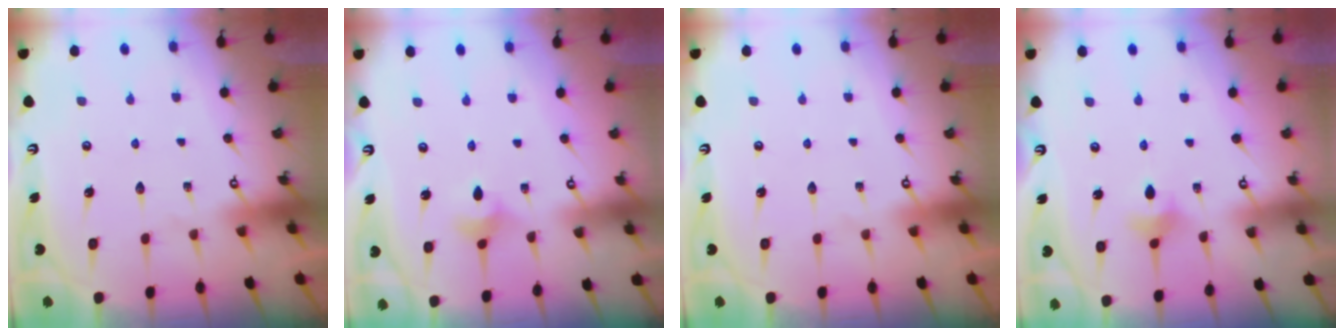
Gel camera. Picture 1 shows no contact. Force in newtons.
{"total": 3.2, "press": 3.1, "slide": 0.6}
{"total": 0.0}
{"total": 3.6, "press": 3.6, "slide": 0.6}